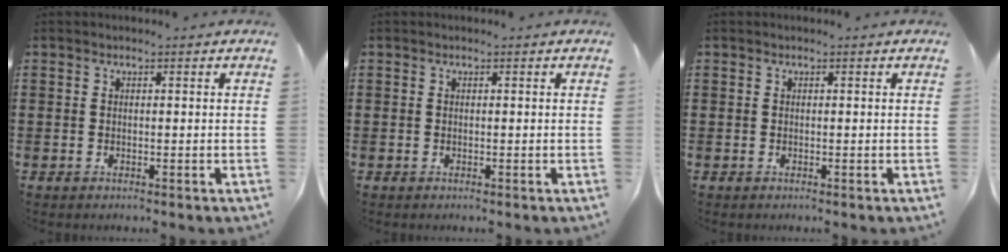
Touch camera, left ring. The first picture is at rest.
{"total": 0.0}
{"total": 0.0}